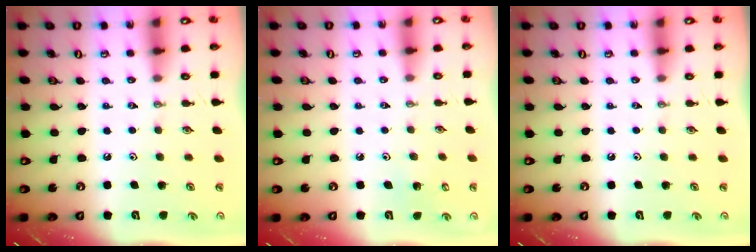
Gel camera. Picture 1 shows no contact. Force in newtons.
{"total": 4.4, "press": 4.3, "slide": 0.4}
{"total": 0.0}